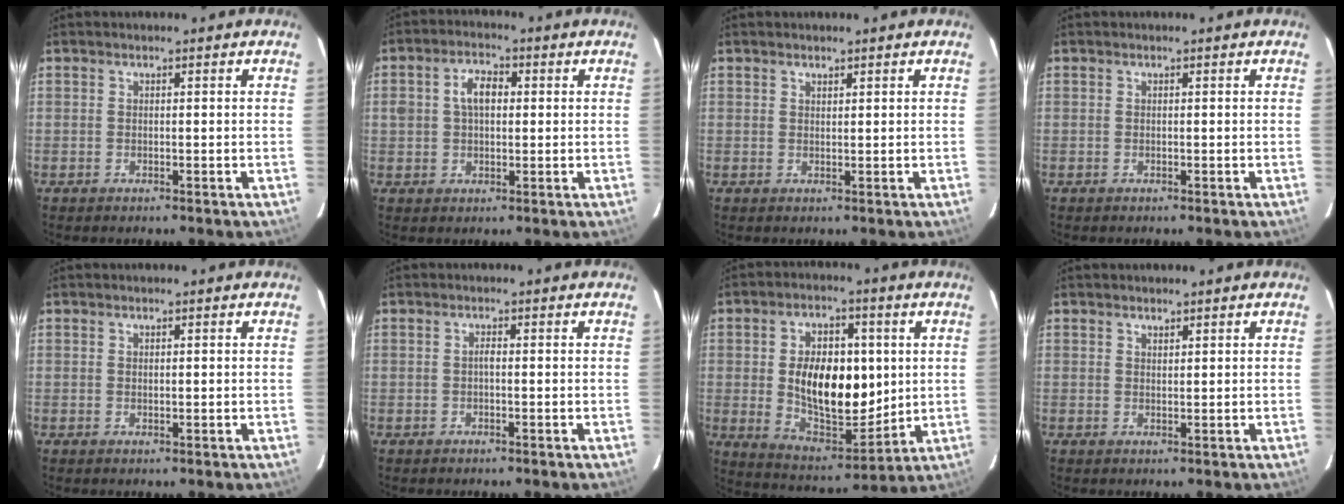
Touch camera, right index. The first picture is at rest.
{"total": 5.5, "force": [0.9, 3.6, 4.1], "torque": [-0.071, 0.016, 0.018]}
{"total": 0.9, "force": [0.8, 0.4, 0.2], "torque": [-0.004, 0.001, 0.014]}
{"total": 0.0}
{"total": 0.7, "force": [0.3, 0.3, 0.5], "torque": [-0.009, 0.002, 0.006]}
{"total": 0.8, "force": [-0.2, 0.3, 0.7], "torque": [-0.014, 0.005, -0.005]}
{"total": 16.6, "force": [1.5, 9.5, 13.5], "torque": [-0.236, 0.001, 0.040]}
{"total": 1.1, "force": [0.9, 0.5, 0.3], "torque": [-0.004, 0.000, 0.016]}